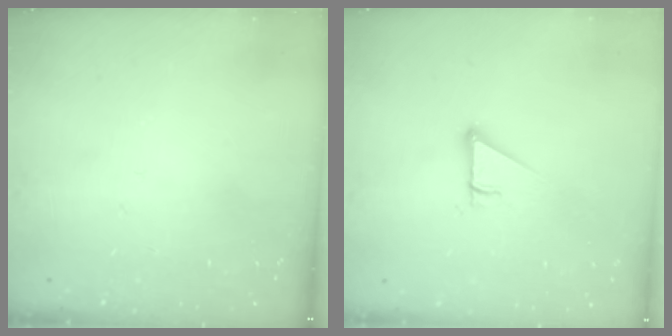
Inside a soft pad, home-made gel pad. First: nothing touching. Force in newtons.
{"total": 3.7, "press": 3.7, "slide": 0.2}